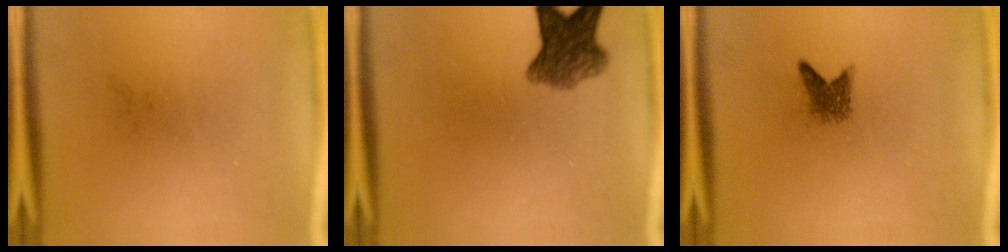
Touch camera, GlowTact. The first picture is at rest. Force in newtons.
{"total": 6.7}
{"total": 2.3}